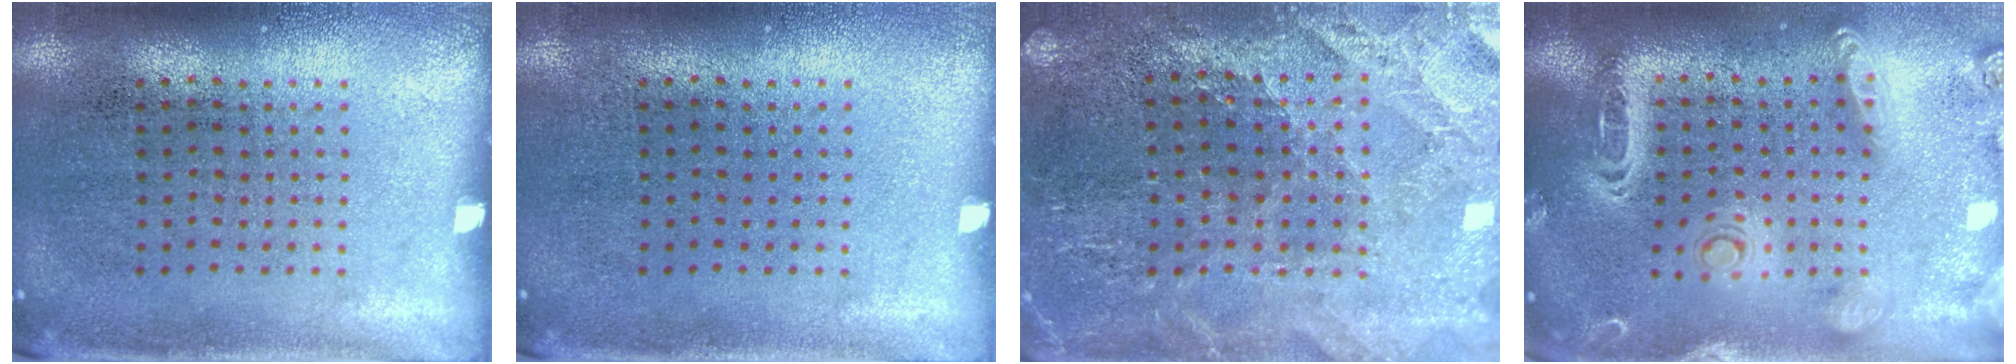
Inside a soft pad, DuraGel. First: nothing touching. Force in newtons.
{"total": 0.0}
{"total": 2.7, "press": 2.7, "slide": 0.4}
{"total": 2.5, "press": 2.2, "slide": 1.1}